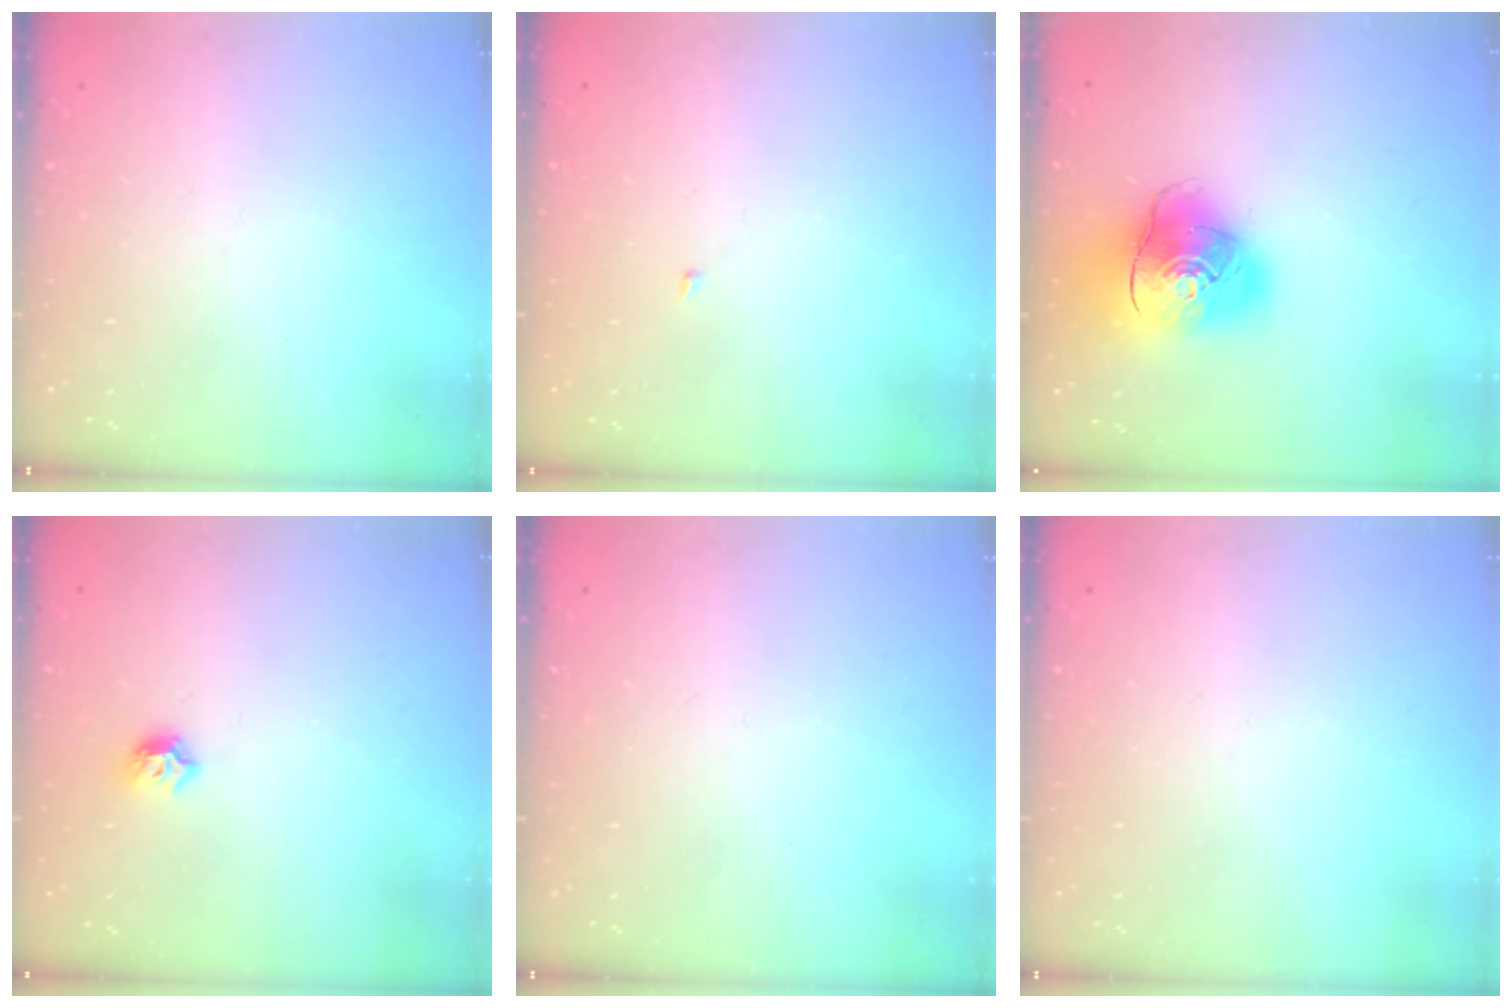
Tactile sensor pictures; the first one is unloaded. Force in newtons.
{"total": 1.4, "press": 1.3, "slide": 0.1}
{"total": 14.8, "press": 14.7, "slide": 2.1}
{"total": 5.6, "press": 5.6, "slide": 0.8}
{"total": 0.0}
{"total": 0.0}